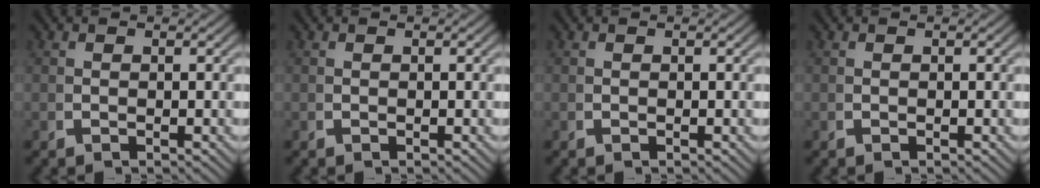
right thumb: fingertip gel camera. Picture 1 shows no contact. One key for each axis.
{"total": 0.0}
{"total": 0.0}
{"total": 0.0}